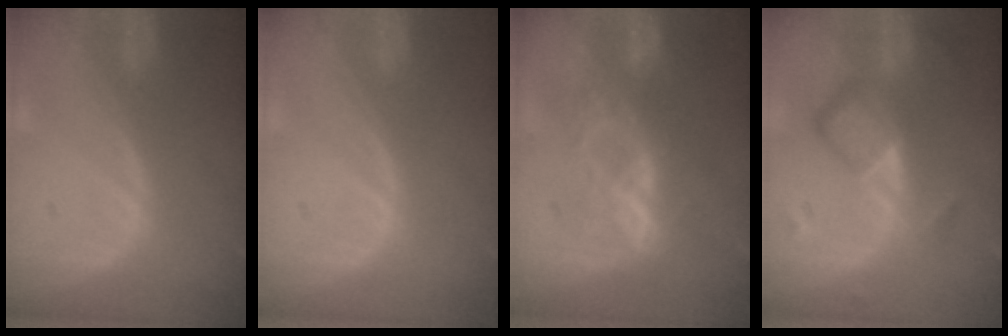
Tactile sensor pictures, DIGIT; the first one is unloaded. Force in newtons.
{"total": 0.0}
{"total": 6.9, "press": 6.0, "slide": 3.3}
{"total": 6.9, "press": 5.9, "slide": 3.5}